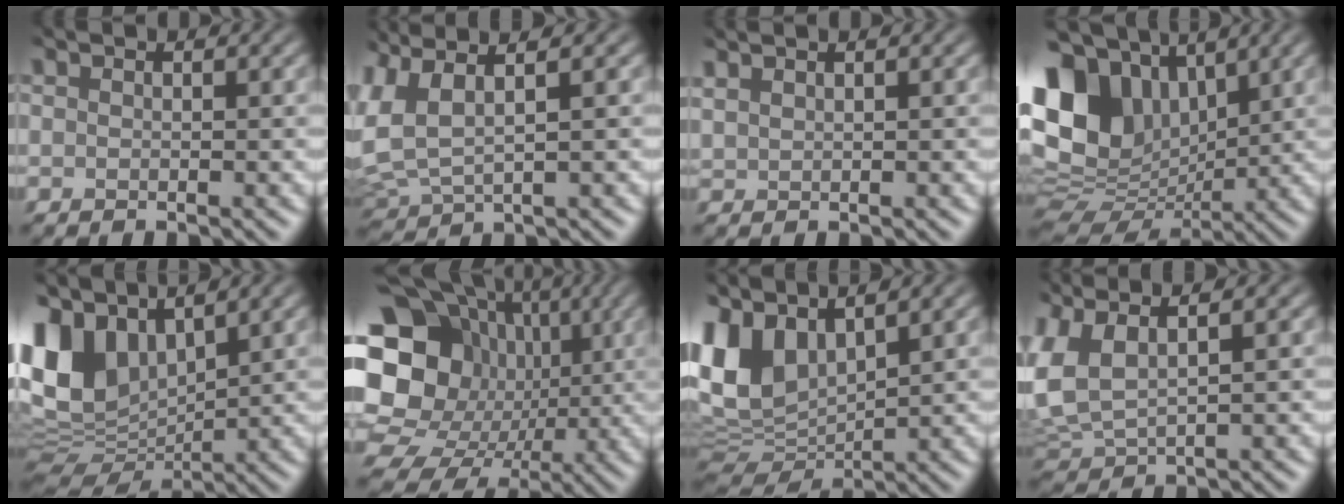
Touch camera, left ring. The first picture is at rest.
{"total": 5.3, "force": [1.8, 2.3, 4.4], "torque": [-0.124, 0.013, 0.037]}
{"total": 1.4, "force": [1.0, 0.4, 0.8], "torque": [-0.008, 0.008, 0.014]}
{"total": 13.7, "force": [4.0, 9.5, 8.9], "torque": [-0.217, 0.017, 0.077]}
{"total": 10.8, "force": [3.8, 6.8, 7.4], "torque": [-0.193, 0.010, 0.074]}
{"total": 19.9, "force": [1.3, 17.2, 9.9], "torque": [-0.206, 0.019, 0.011]}
{"total": 9.0, "force": [3.5, 5.3, 6.3], "torque": [-0.159, 0.009, 0.072]}
{"total": 6.0, "force": [1.8, 2.9, 4.9], "torque": [-0.138, 0.012, 0.039]}